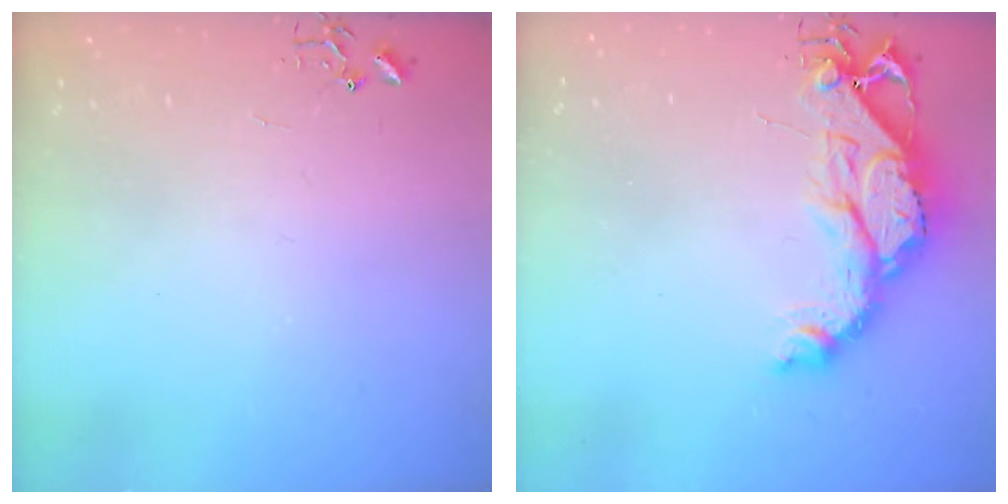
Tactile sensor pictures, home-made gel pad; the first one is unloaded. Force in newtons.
{"total": 15.7, "press": 15.6, "slide": 1.4}